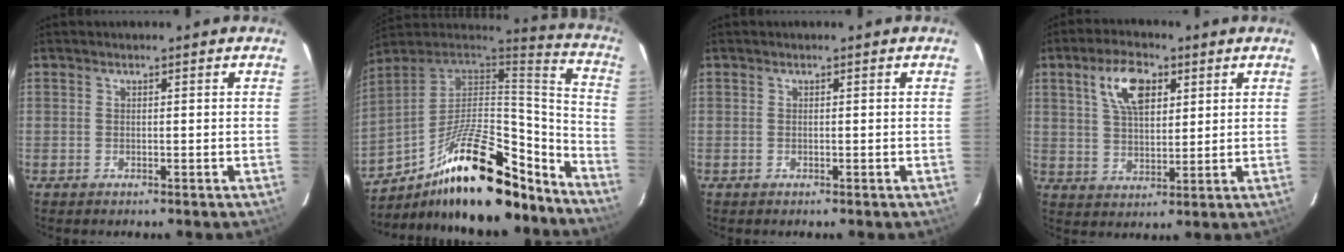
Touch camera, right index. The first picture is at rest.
{"total": 27.4, "force": [-18.5, 10.2, 17.5], "torque": [-0.279, 0.020, -0.283]}
{"total": 0.0}
{"total": 9.1, "force": [4.0, 4.5, 6.9], "torque": [-0.129, 0.019, 0.075]}